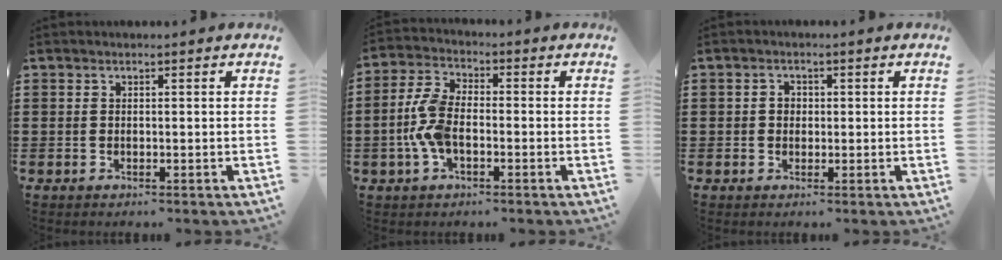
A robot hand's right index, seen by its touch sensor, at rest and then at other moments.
{"total": 7.0, "force": [-1.5, 3.9, 5.7], "torque": [-0.142, -0.002, -0.036]}
{"total": 1.5, "force": [0.0, 1.4, 0.7], "torque": [-0.016, 0.008, -0.001]}